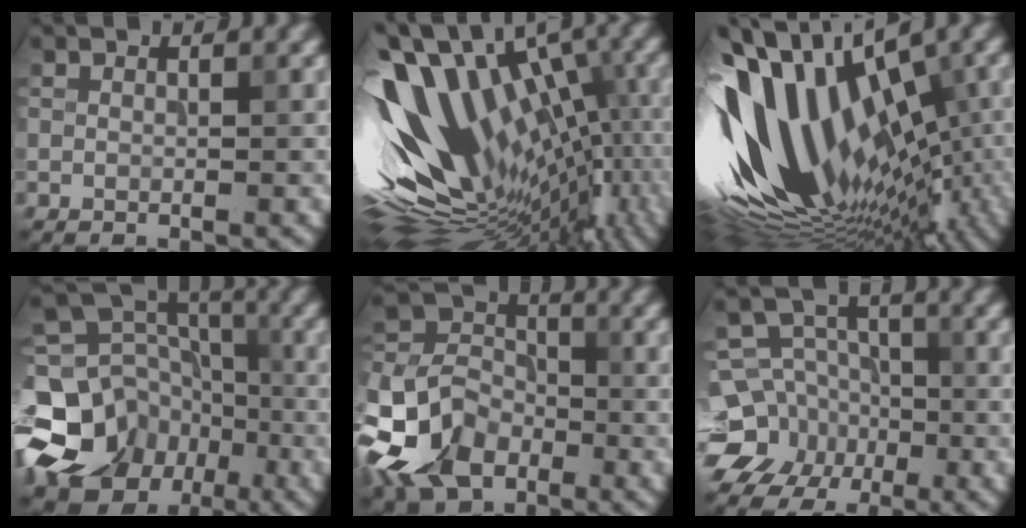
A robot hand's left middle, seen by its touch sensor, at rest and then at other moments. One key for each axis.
{"total": 16.7, "fx": 0.2, "fy": 8.6, "fz": 14.3, "tx": -0.216, "ty": -0.002, "tz": 0.024}
{"total": 17.3, "fx": -0.9, "fy": 10.0, "fz": 14.0, "tx": -0.236, "ty": 0.000, "tz": 0.007}
{"total": 14.2, "fx": -5.5, "fy": 11.8, "fz": 5.5, "tx": -0.144, "ty": -0.007, "tz": -0.109}
{"total": 9.1, "fx": -4.5, "fy": 6.2, "fz": 4.9, "tx": -0.106, "ty": -0.007, "tz": -0.106}
{"total": 8.3, "fx": -3.8, "fy": 7.0, "fz": 2.3, "tx": -0.030, "ty": -0.002, "tz": -0.086}